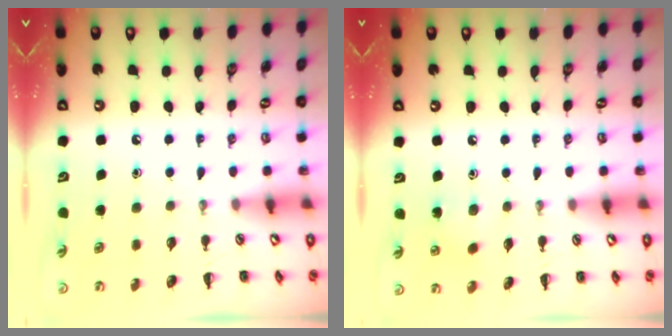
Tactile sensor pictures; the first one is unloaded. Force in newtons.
{"total": 3.5, "press": 3.4, "slide": 1.0}